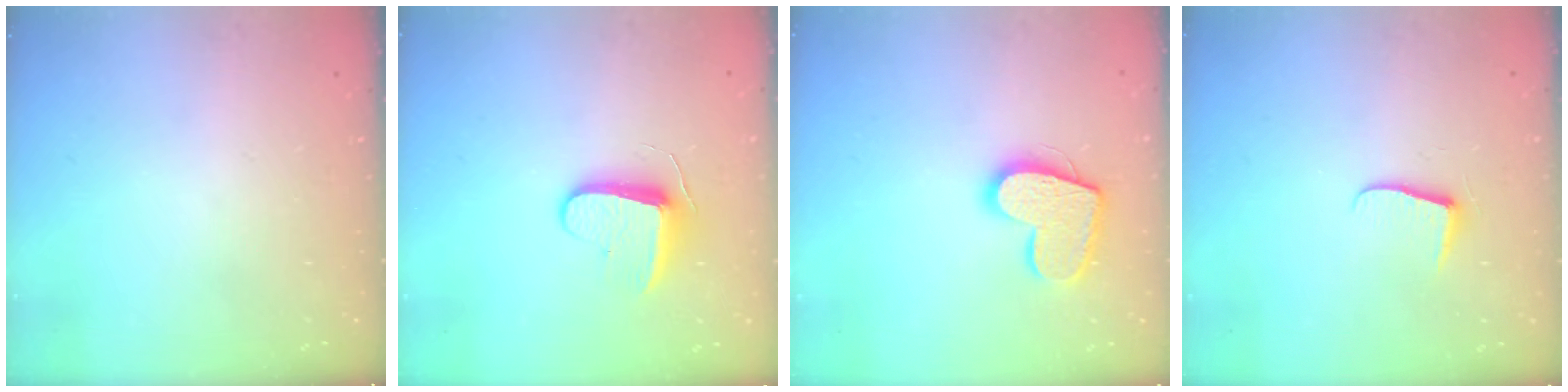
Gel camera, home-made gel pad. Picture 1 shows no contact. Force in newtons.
{"total": 8.7, "press": 8.7, "slide": 0.5}
{"total": 14.3, "press": 14.3, "slide": 1.1}
{"total": 5.9, "press": 5.9, "slide": 0.6}